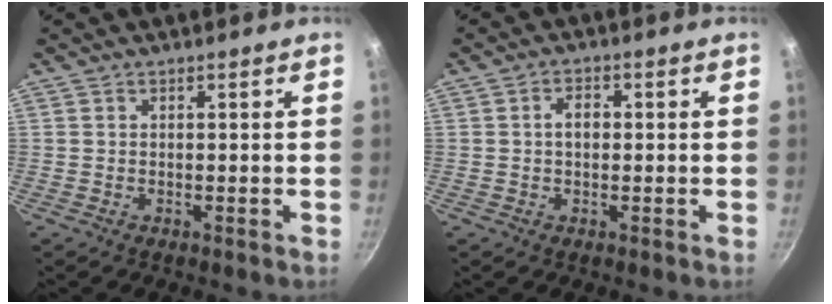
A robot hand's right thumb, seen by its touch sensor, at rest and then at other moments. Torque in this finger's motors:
{"motor_torque": [0.10, 1.28, 0.71, -0.33, 0.19]}